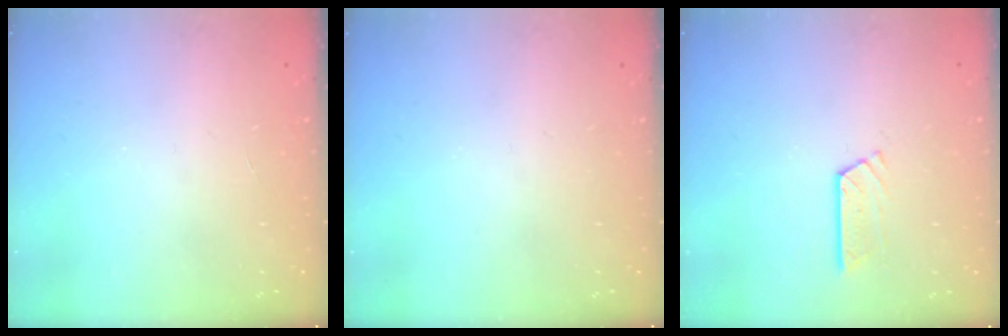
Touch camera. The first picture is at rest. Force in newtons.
{"total": 0.0}
{"total": 5.3, "press": 5.3, "slide": 0.4}